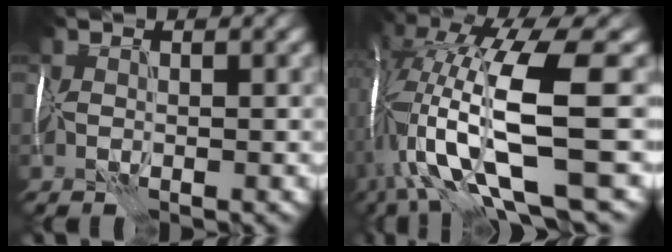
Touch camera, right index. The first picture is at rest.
{"total": 14.0, "force": [-0.7, 4.0, 13.4], "torque": [-0.264, 0.004, 0.005]}